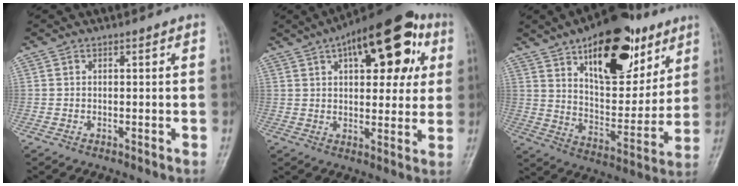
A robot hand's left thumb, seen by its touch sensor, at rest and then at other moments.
{"total": 20.7, "force": [8.0, 9.6, 16.5], "torque": [-0.197, 0.009, 0.109]}
{"total": 24.3, "force": [13.1, 11.8, 16.7], "torque": [-0.203, -0.047, 0.209]}